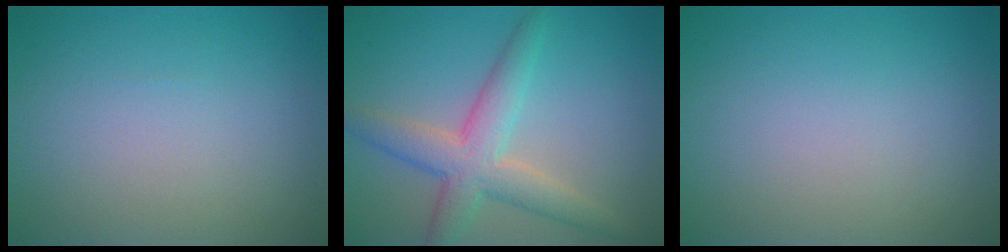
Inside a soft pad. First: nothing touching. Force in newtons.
{"total": 5.1, "press": 5.1, "slide": 0.2}
{"total": 0.0}